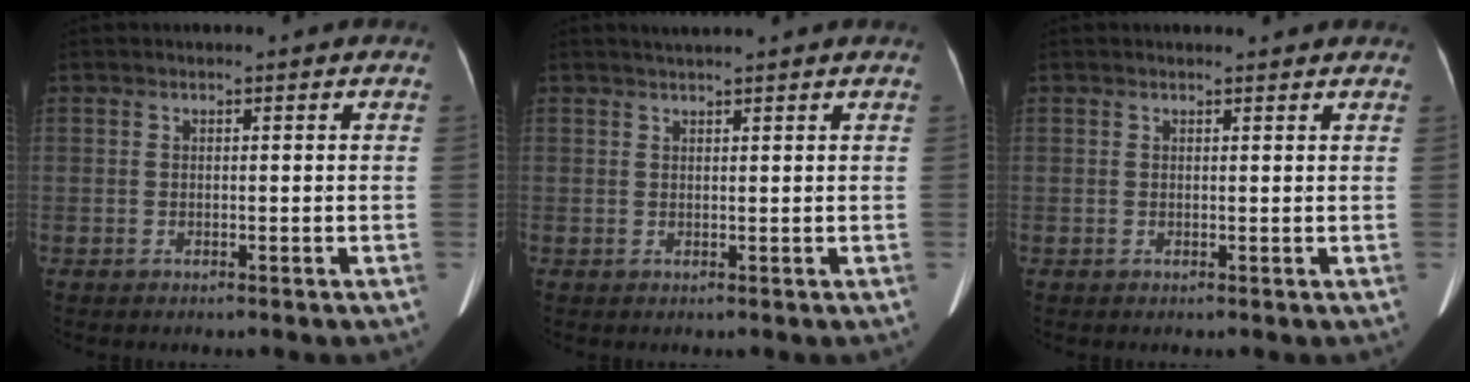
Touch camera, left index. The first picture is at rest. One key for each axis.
{"total": 2.5, "fx": 2.2, "fy": -0.4, "fz": 1.0, "tx": -0.012, "ty": 0.018, "tz": 0.038}
{"total": 1.9, "fx": 1.9, "fy": 0.2, "fz": 0.4, "tx": -0.011, "ty": 0.004, "tz": 0.020}